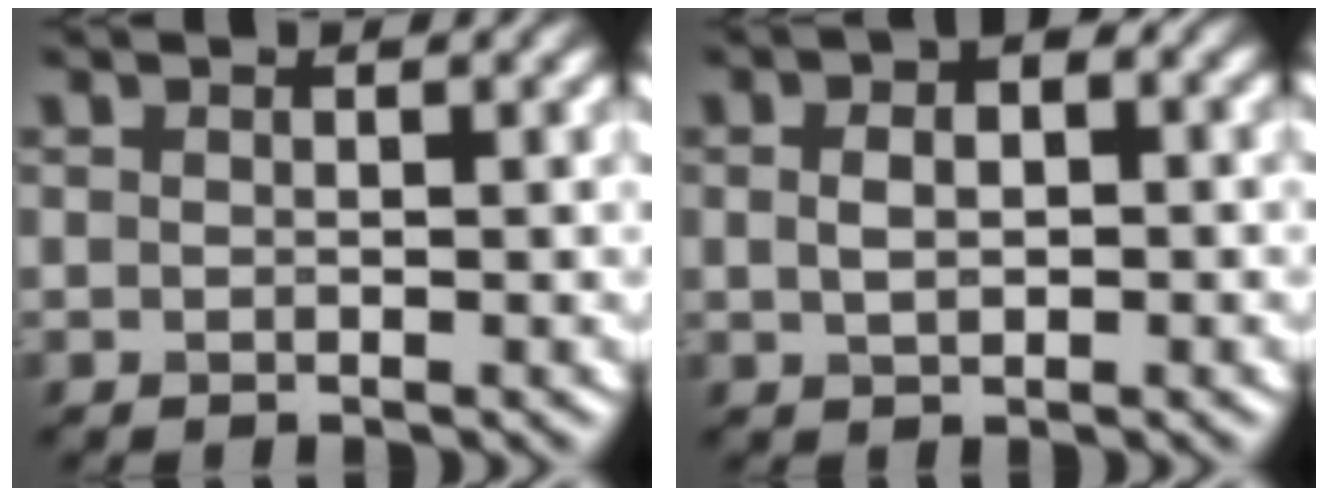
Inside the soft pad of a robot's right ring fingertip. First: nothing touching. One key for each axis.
{"total": 4.0, "fx": 1.0, "fy": 2.4, "fz": 3.0, "tx": -0.037, "ty": 0.014, "tz": 0.001}